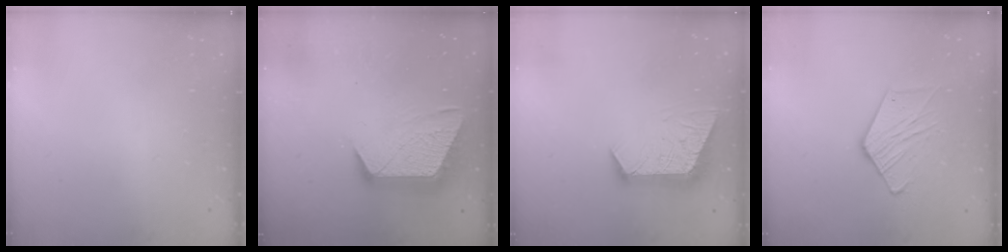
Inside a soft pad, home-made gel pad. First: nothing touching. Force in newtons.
{"total": 14.7, "press": 14.6, "slide": 0.8}
{"total": 10.5, "press": 10.5, "slide": 0.9}
{"total": 9.8, "press": 9.7, "slide": 0.8}